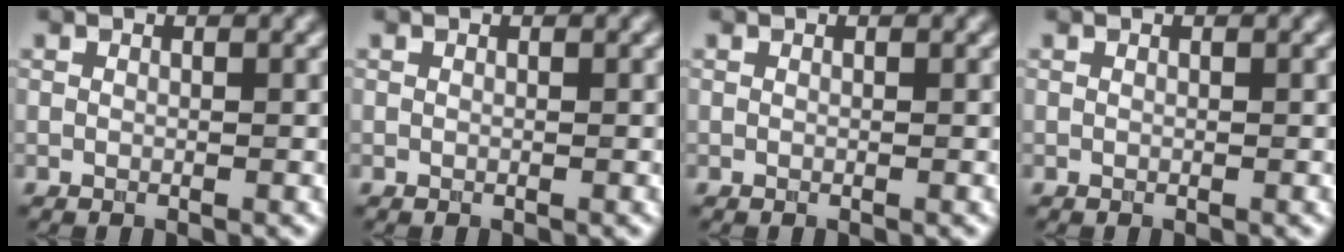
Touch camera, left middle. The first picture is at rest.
{"total": 0.0}
{"total": 0.0}
{"total": 0.0}